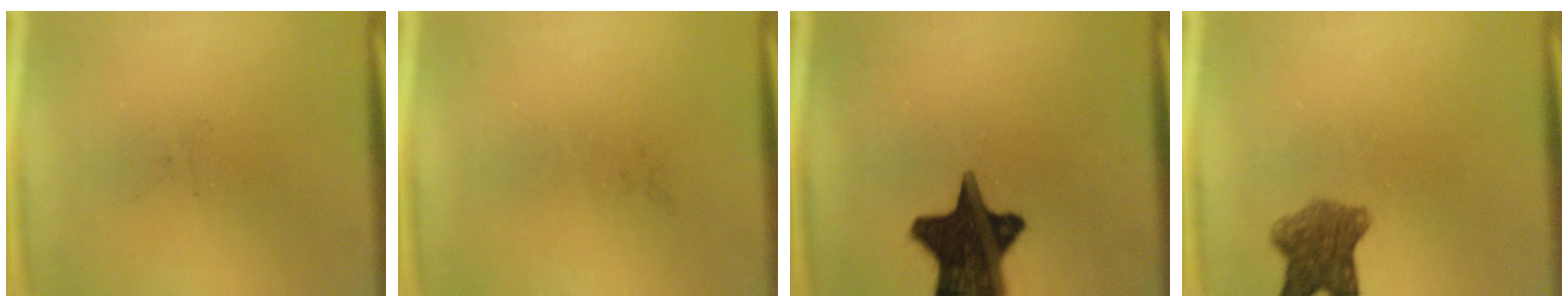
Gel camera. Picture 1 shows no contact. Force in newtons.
{"total": 0.0}
{"total": 18.9}
{"total": 6.7}